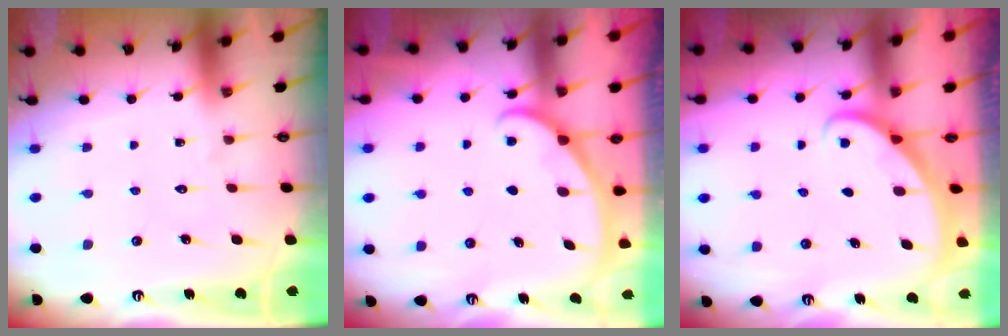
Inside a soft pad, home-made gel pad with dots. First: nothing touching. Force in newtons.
{"total": 1.2, "press": 1.2, "slide": 0.2}
{"total": 2.1, "press": 2.1, "slide": 0.1}